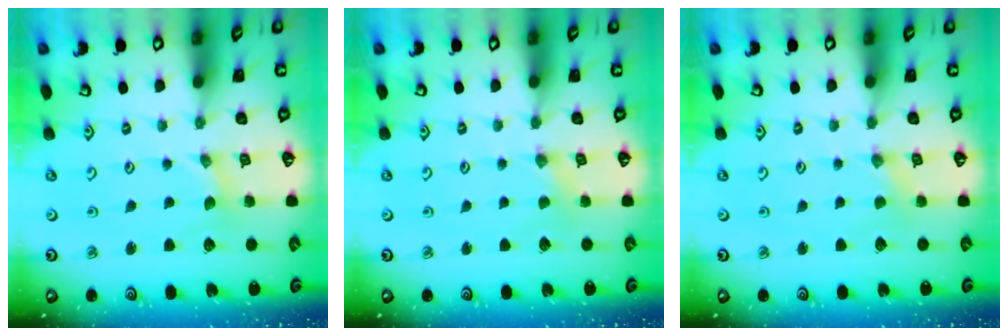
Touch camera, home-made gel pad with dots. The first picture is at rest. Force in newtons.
{"total": 1.8, "press": 1.7, "slide": 0.4}
{"total": 1.8, "press": 1.7, "slide": 0.4}